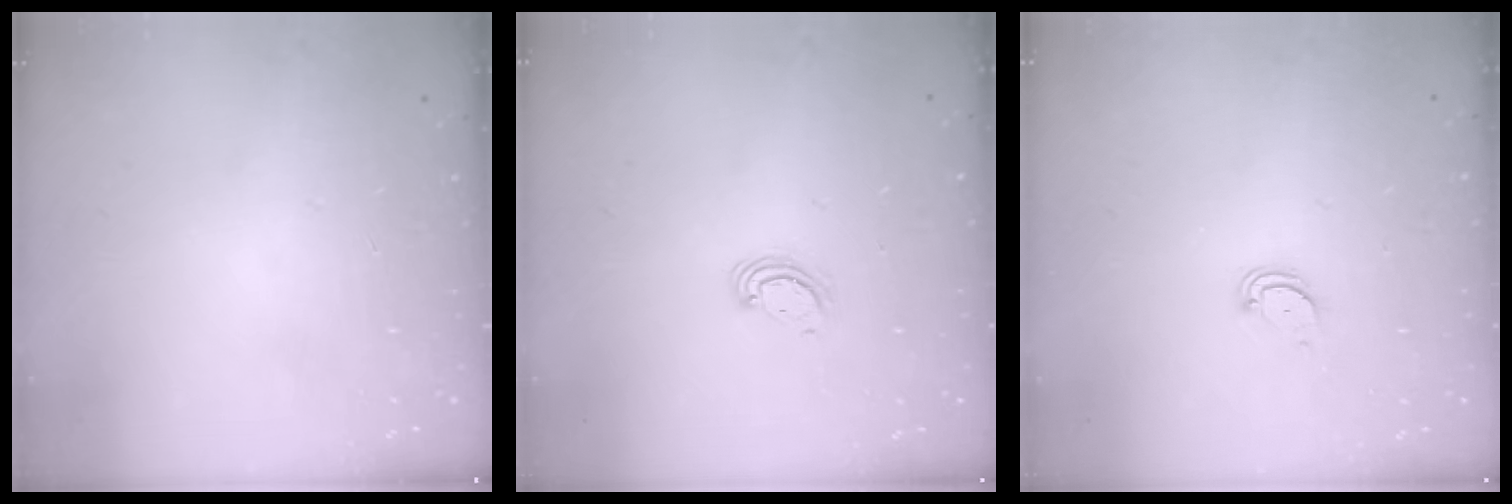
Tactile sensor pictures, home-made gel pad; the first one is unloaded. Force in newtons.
{"total": 3.4, "press": 3.4, "slide": 0.4}
{"total": 2.1, "press": 2.1, "slide": 0.2}